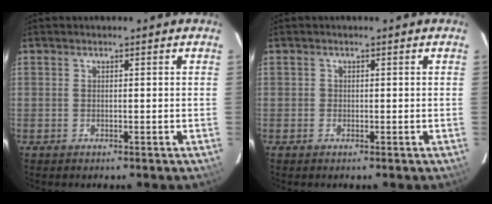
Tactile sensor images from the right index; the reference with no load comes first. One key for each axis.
{"total": 0.7, "fx": -0.1, "fy": 0.7, "fz": 0.0, "tx": 0.003, "ty": 0.001, "tz": -0.002}